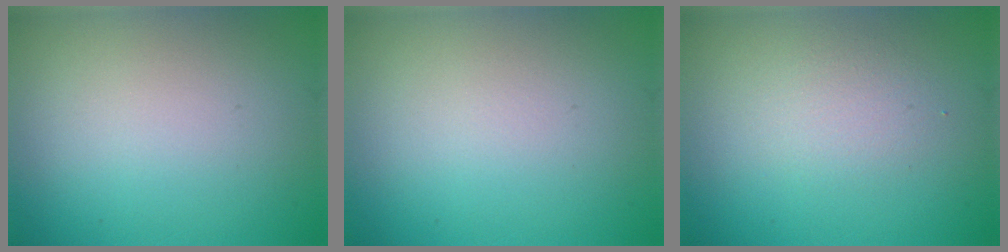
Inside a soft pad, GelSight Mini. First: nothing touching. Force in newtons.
{"total": 0.0}
{"total": 1.7, "press": 1.7, "slide": 0.0}